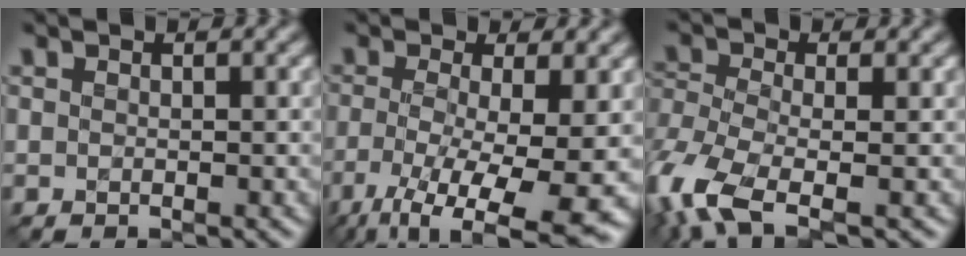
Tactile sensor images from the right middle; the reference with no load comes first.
{"total": 8.3, "force": [-3.3, 2.5, 7.2], "torque": [-0.136, -0.028, -0.056]}
{"total": 8.2, "force": [-4.4, 3.7, 5.9], "torque": [-0.147, -0.020, -0.084]}